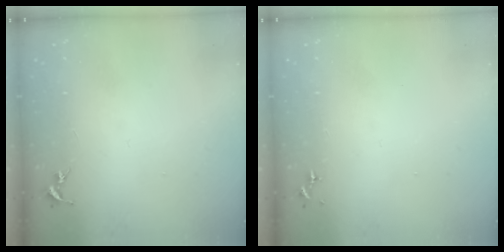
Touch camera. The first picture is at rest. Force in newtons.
{"total": 0.0}